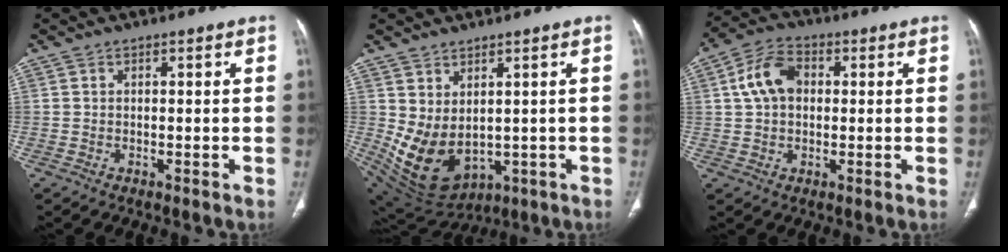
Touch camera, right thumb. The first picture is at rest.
{"total": 11.0, "force": [0.4, 7.2, 8.4], "torque": [-0.141, -0.015, 0.046]}
{"total": 8.5, "force": [1.4, 5.9, 5.9], "torque": [-0.106, 0.020, 0.021]}